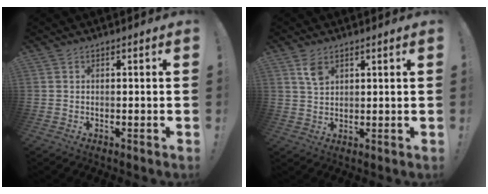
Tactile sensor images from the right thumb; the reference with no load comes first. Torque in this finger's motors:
{"motor_torque": [0.44, 1.10, 0.15, 0.37, -0.02]}